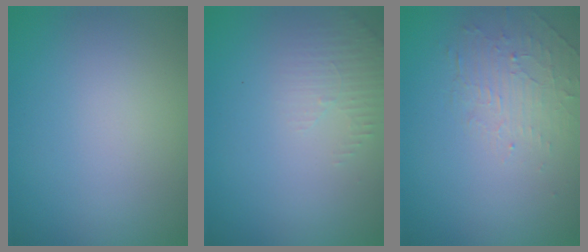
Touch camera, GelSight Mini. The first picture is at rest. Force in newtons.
{"total": 1.5, "press": 1.5, "slide": 0.4}
{"total": 1.9, "press": 0.6, "slide": 1.8}